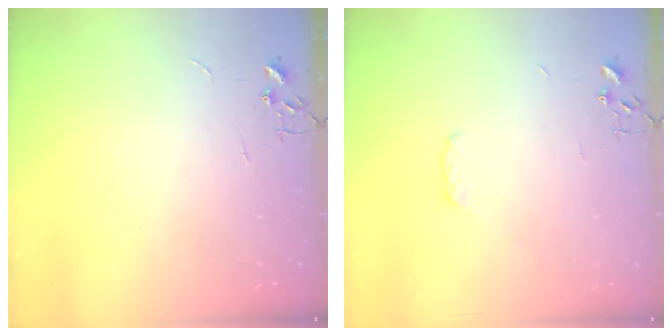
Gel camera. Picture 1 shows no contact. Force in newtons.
{"total": 4.2, "press": 4.1, "slide": 0.7}